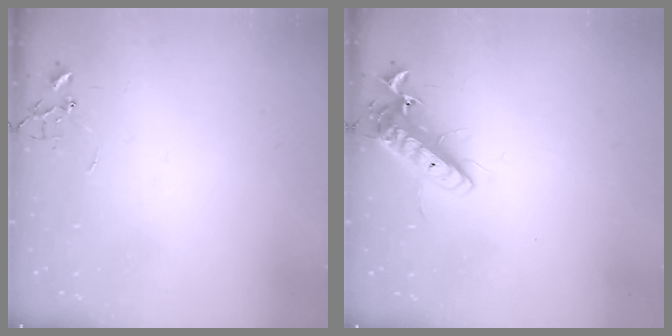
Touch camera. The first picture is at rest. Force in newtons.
{"total": 13.4, "press": 13.1, "slide": 2.5}